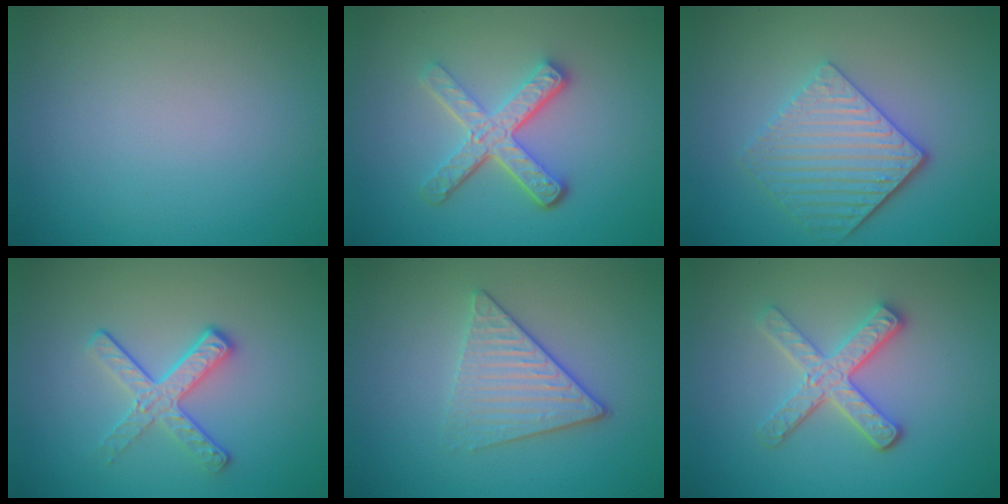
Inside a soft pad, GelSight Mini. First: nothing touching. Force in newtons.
{"total": 4.7, "press": 3.5, "slide": 3.2}
{"total": 4.5, "press": 3.7, "slide": 2.5}
{"total": 3.3, "press": 2.6, "slide": 2.0}
{"total": 3.7, "press": 3.1, "slide": 2.0}
{"total": 3.8, "press": 3.1, "slide": 2.2}